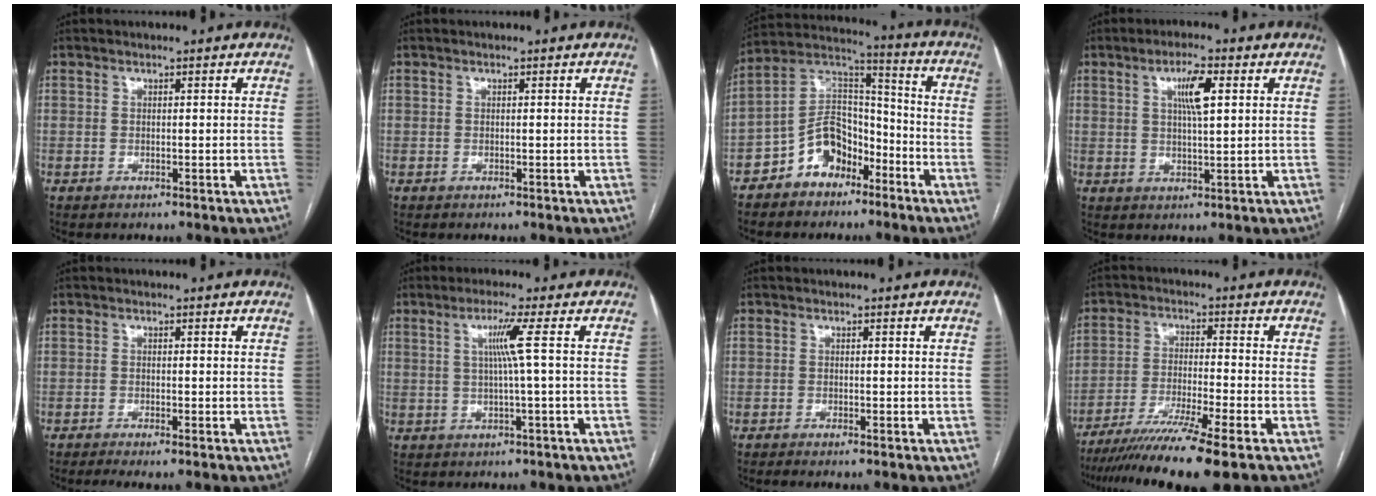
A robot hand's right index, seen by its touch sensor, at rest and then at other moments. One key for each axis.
{"total": 0.0}
{"total": 10.6, "fx": -6.1, "fy": 6.9, "fz": 5.3, "tx": -0.112, "ty": 0.035, "tz": -0.113}
{"total": 5.6, "fx": 1.9, "fy": 0.8, "fz": 5.2, "tx": -0.094, "ty": 0.003, "tz": 0.034}
{"total": 2.3, "fx": -1.4, "fy": 0.1, "fz": 1.8, "tx": -0.030, "ty": -0.006, "tz": -0.025}
{"total": 4.3, "fx": 0.8, "fy": -1.4, "fz": 4.0, "tx": -0.082, "ty": 0.002, "tz": 0.018}
{"total": 0.9, "fx": -0.6, "fy": -0.1, "fz": 0.7, "tx": -0.014, "ty": -0.001, "tz": -0.012}
{"total": 13.3, "fx": -9.9, "fy": -1.3, "fz": 8.7, "tx": -0.154, "ty": -0.038, "tz": -0.162}